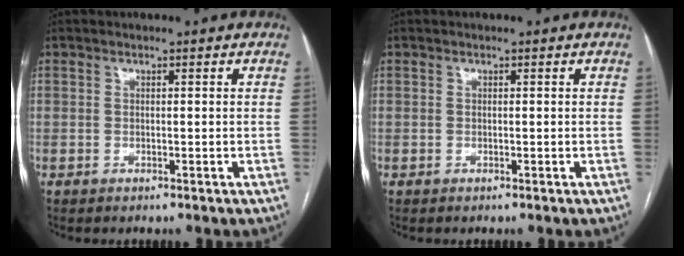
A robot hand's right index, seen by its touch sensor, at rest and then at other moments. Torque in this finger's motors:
{"motor_torque": [0.00, 0.00, 0.00, 0.00]}